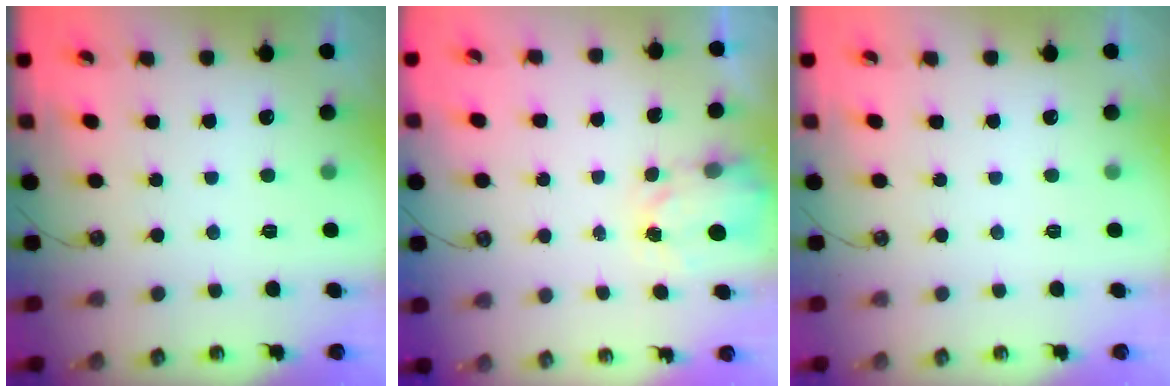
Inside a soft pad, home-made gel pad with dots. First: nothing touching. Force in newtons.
{"total": 2.6, "press": 2.6, "slide": 0.4}
{"total": 0.0}